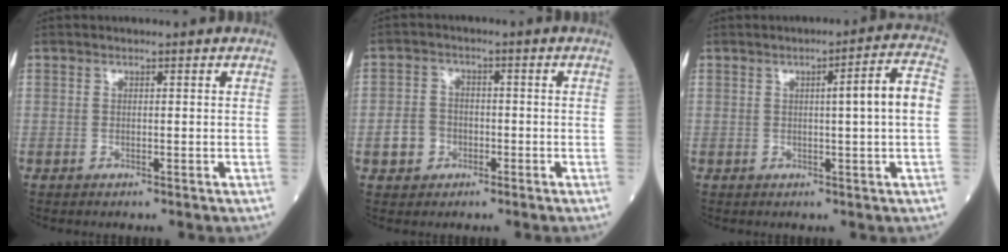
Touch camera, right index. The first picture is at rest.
{"total": 4.1, "force": [-1.6, 3.4, 1.5], "torque": [-0.031, 0.011, -0.028]}
{"total": 6.4, "force": [0.4, -0.6, 6.4], "torque": [-0.091, 0.010, 0.005]}